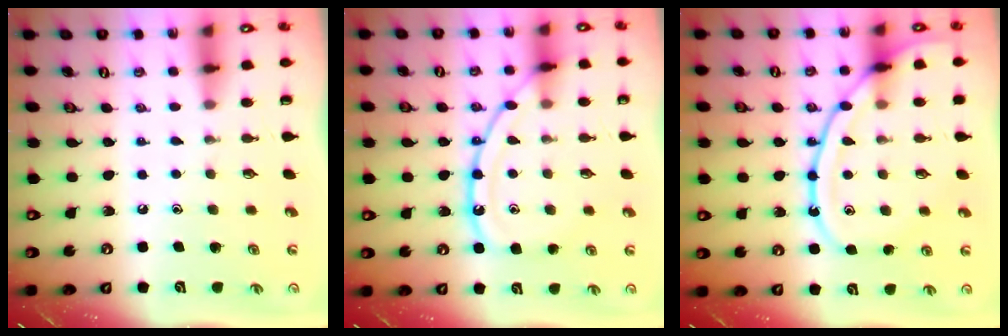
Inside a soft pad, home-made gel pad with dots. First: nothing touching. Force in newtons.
{"total": 13.6, "press": 13.6, "slide": 1.0}
{"total": 15.6, "press": 15.6, "slide": 1.3}